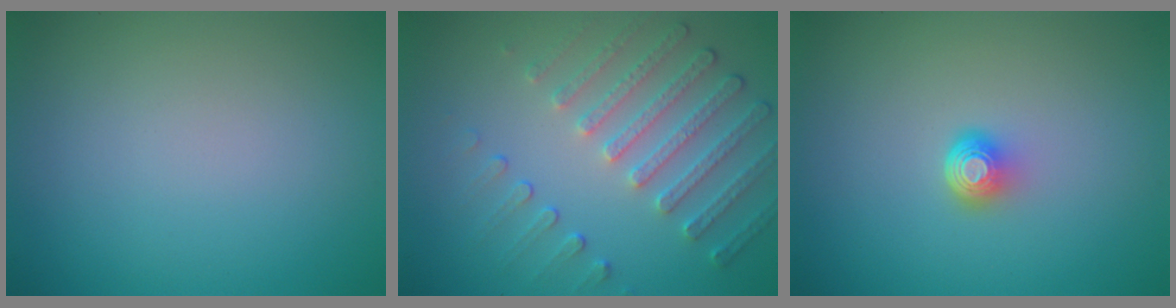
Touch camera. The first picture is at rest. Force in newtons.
{"total": 4.9, "press": 3.7, "slide": 3.3}
{"total": 2.0, "press": 1.3, "slide": 1.6}